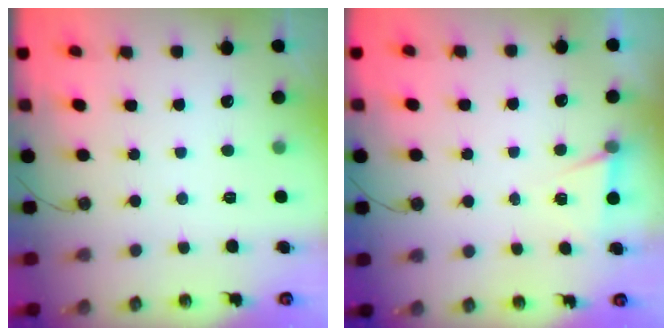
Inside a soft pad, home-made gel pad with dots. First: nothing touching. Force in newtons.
{"total": 4.7, "press": 1.7, "slide": 4.4}